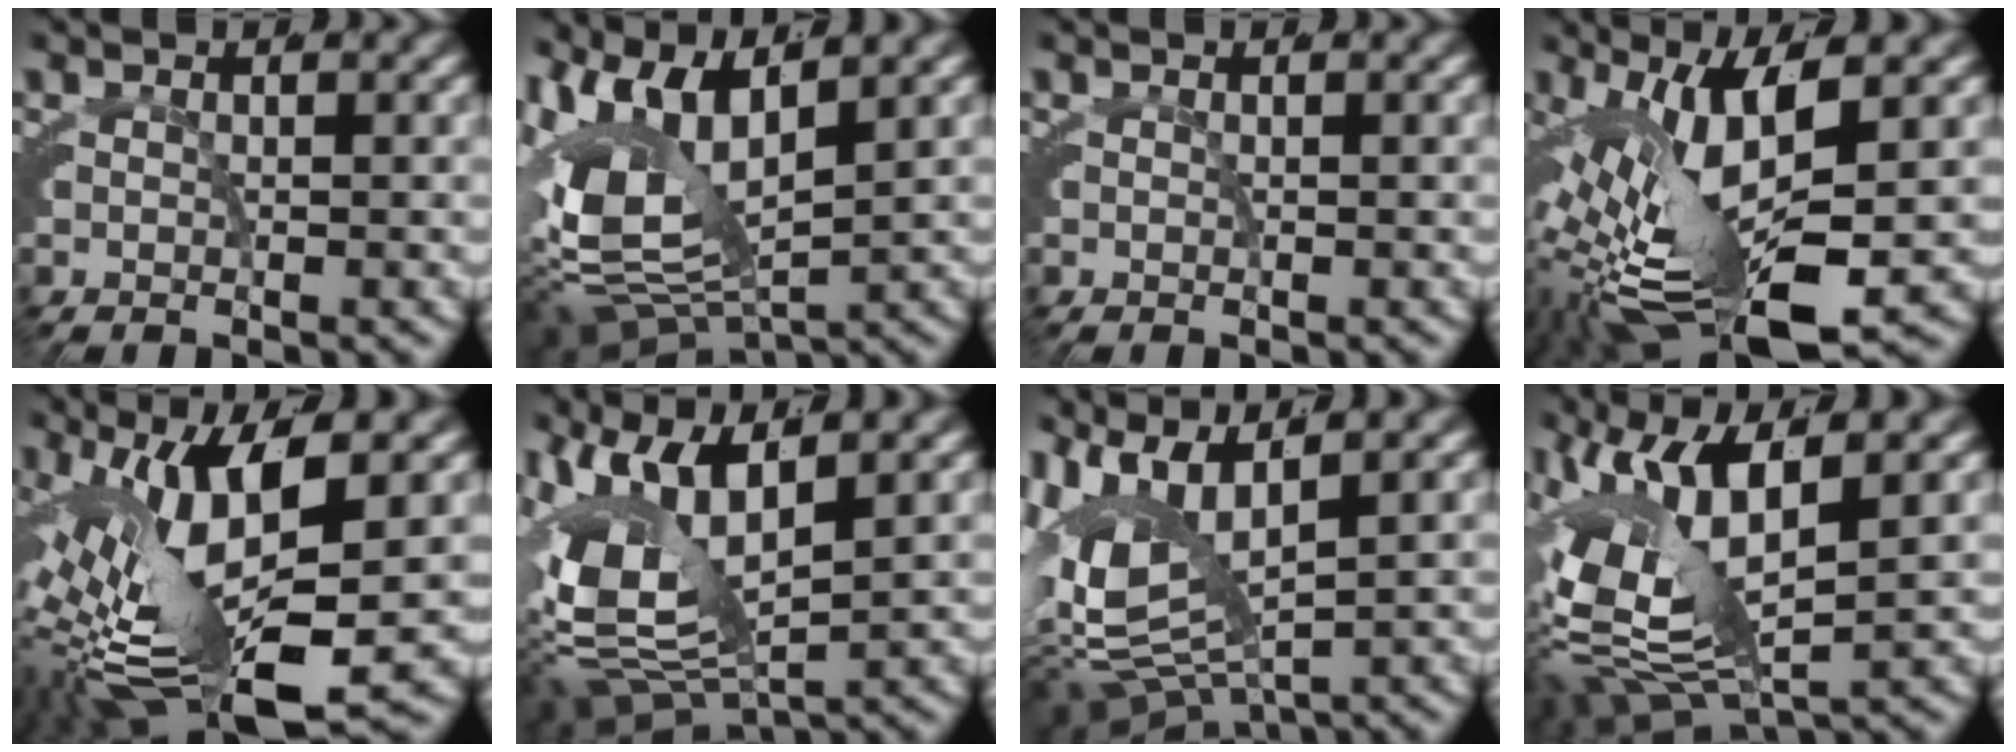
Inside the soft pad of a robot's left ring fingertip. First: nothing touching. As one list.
[{"total": 13.2, "force": [-0.1, 9.2, 9.5], "torque": [-0.205, -0.054, 0.022]}, {"total": 0.0}, {"total": 11.6, "force": [-3.1, 5.4, 9.8], "torque": [-0.188, -0.038, -0.022]}, {"total": 12.9, "force": [-3.3, 6.3, 10.7], "torque": [-0.209, -0.040, -0.025]}, {"total": 11.9, "force": [0.3, 7.8, 9.0], "torque": [-0.198, -0.042, 0.025]}, {"total": 11.9, "force": [-0.2, 8.3, 8.5], "torque": [-0.194, -0.050, 0.018]}, {"total": 12.6, "force": [-0.3, 7.5, 10.1], "torque": [-0.206, -0.038, 0.015]}]